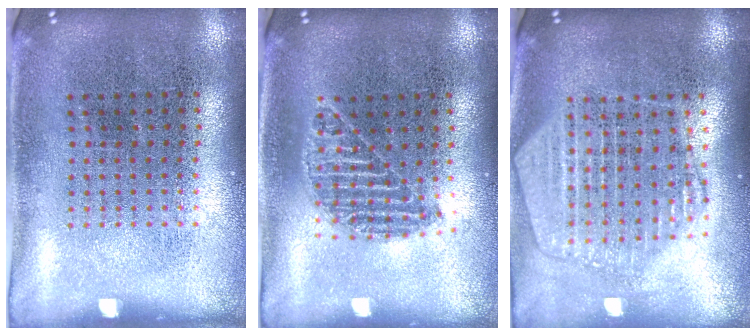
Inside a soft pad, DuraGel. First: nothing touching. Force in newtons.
{"total": 1.1, "press": 1.0, "slide": 0.5}
{"total": 2.2, "press": 1.9, "slide": 1.0}